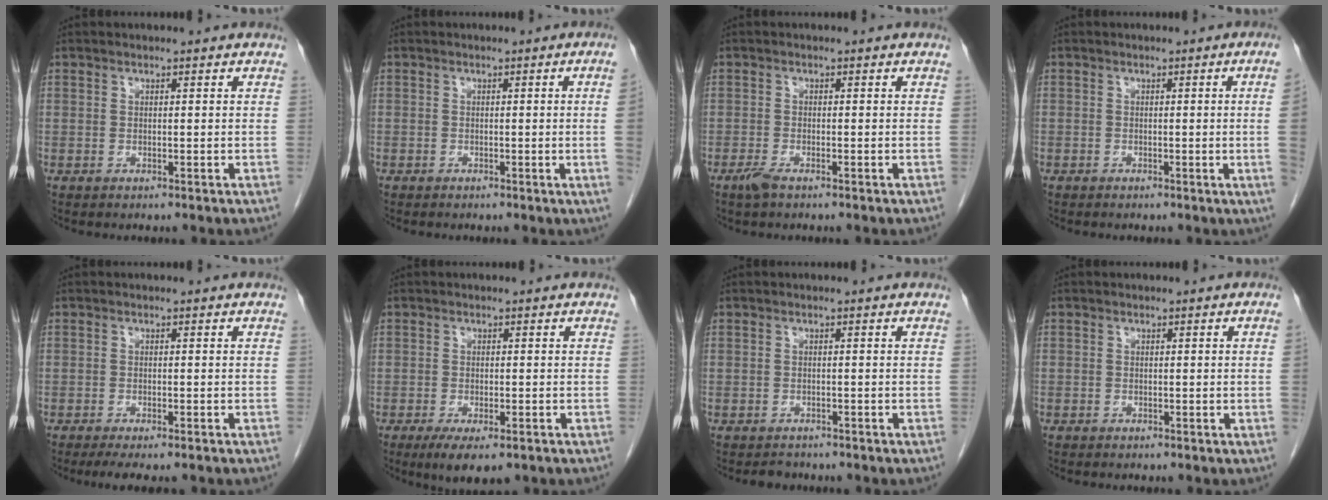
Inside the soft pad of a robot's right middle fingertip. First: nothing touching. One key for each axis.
{"total": 2.6, "fx": -0.3, "fy": -1.1, "fz": 2.4, "tx": -0.027, "ty": -0.003, "tz": -0.003}
{"total": 1.8, "fx": -1.3, "fy": 0.4, "fz": 1.2, "tx": -0.031, "ty": -0.003, "tz": -0.026}
{"total": 3.6, "fx": -0.4, "fy": -1.4, "fz": 3.3, "tx": -0.036, "ty": -0.005, "tz": -0.006}
{"total": 5.2, "fx": -4.2, "fy": 1.0, "fz": 2.9, "tx": -0.034, "ty": -0.009, "tz": -0.062}
{"total": 5.7, "fx": -3.6, "fy": 1.7, "fz": 4.1, "tx": -0.060, "ty": -0.012, "tz": -0.053}
{"total": 1.5, "fx": -1.4, "fy": 0.6, "fz": 0.0, "tx": -0.002, "ty": -0.002, "tz": -0.019}
{"total": 0.8, "fx": -0.1, "fy": -0.4, "fz": 0.7, "tx": 0.001, "ty": 0.002, "tz": -0.003}